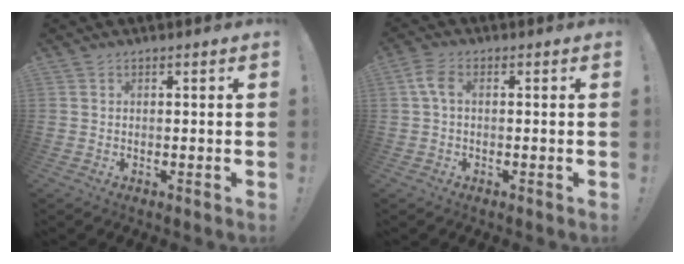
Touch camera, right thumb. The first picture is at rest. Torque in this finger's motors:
{"motor_torque": [0.41, 0.00, 0.26, -0.42, 0.19]}